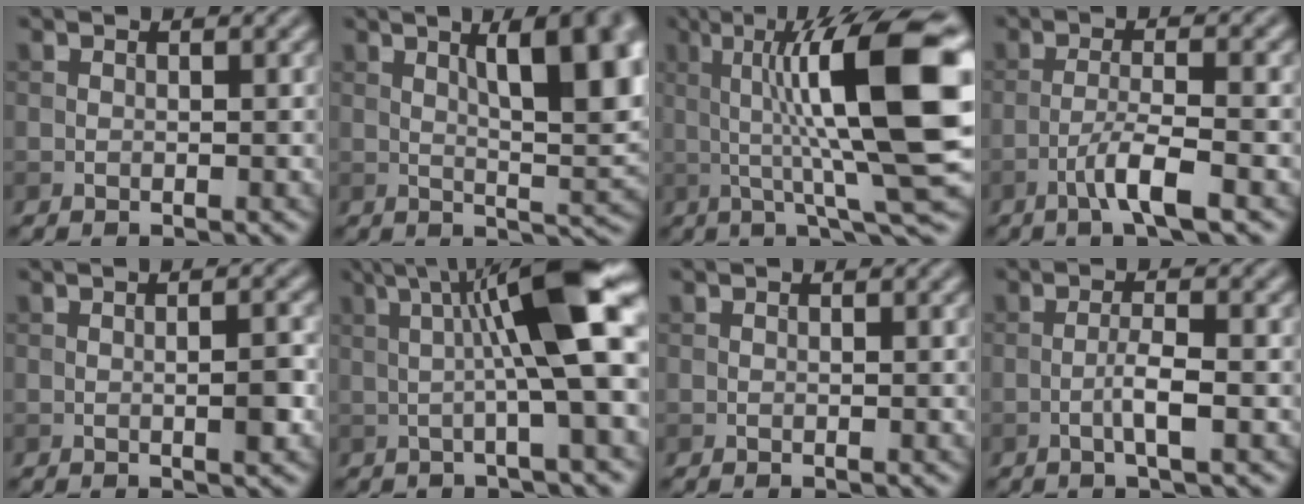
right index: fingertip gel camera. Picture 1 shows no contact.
{"total": 11.4, "force": [3.5, 3.7, 10.2], "torque": [-0.121, 0.010, 0.048]}
{"total": 13.5, "force": [2.2, 2.7, 13.0], "torque": [-0.189, 0.013, 0.033]}
{"total": 4.2, "force": [-2.0, 0.4, 3.6], "torque": [-0.066, 0.010, -0.047]}
{"total": 2.3, "force": [-0.2, 0.4, 2.3], "torque": [-0.036, 0.001, -0.003]}
{"total": 10.1, "force": [1.8, 1.6, 9.8], "torque": [-0.138, 0.015, 0.024]}
{"total": 0.0}
{"total": 2.8, "force": [-0.8, 0.3, 2.6], "torque": [-0.049, 0.006, -0.020]}